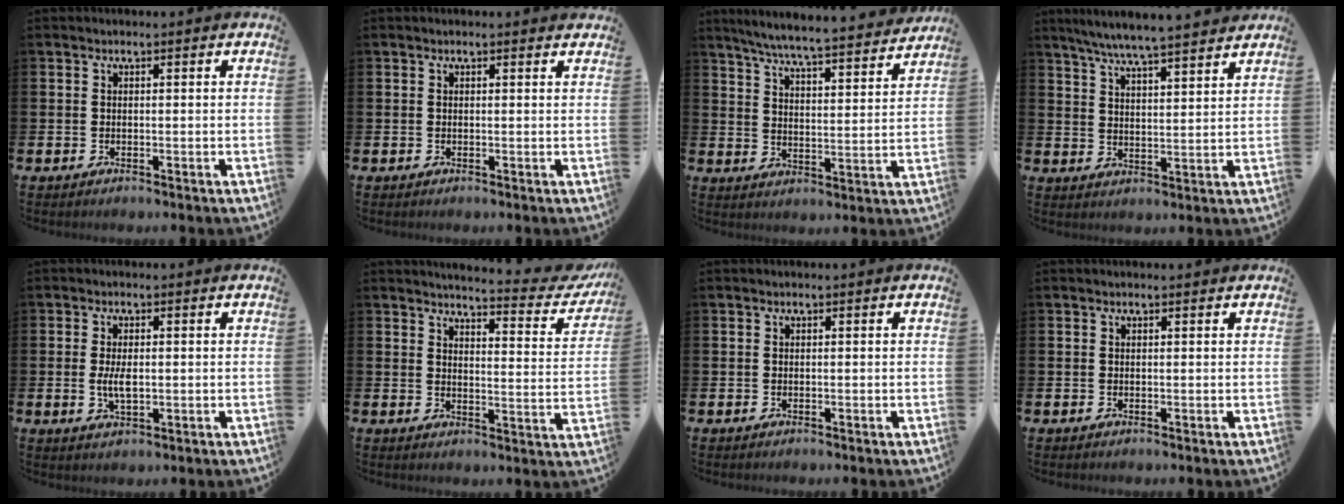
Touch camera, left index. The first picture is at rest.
{"total": 0.0}
{"total": 6.7, "force": [6.3, 0.0, 2.2], "torque": [-0.061, -0.050, 0.106]}
{"total": 6.5, "force": [6.2, -0.2, 1.9], "torque": [-0.064, -0.033, 0.111]}
{"total": 3.3, "force": [0.1, 1.5, 2.9], "torque": [-0.048, 0.000, -0.002]}
{"total": 4.2, "force": [4.1, 0.4, 1.1], "torque": [-0.019, -0.041, 0.060]}
{"total": 0.0}
{"total": 0.0}